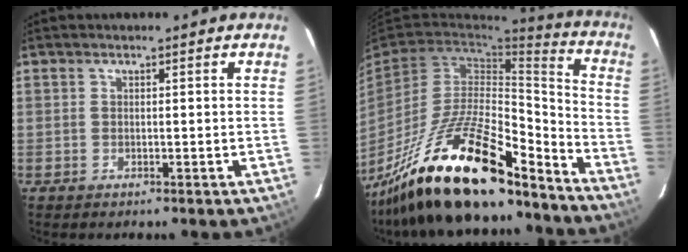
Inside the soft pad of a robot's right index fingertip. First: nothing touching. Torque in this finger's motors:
{"motor_torque": [1.35, -0.79, 1.05, 0.21]}